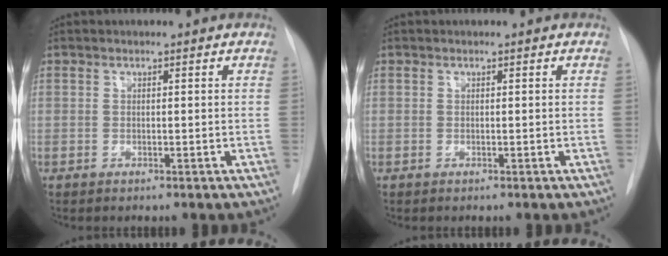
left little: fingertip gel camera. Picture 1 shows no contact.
{"total": 0.0}